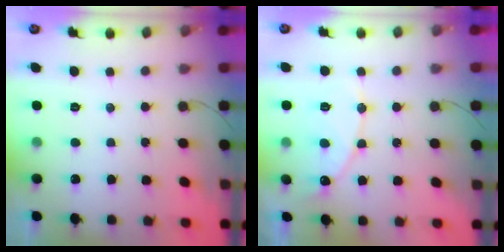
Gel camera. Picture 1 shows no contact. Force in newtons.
{"total": 10.7, "press": 10.6, "slide": 1.0}